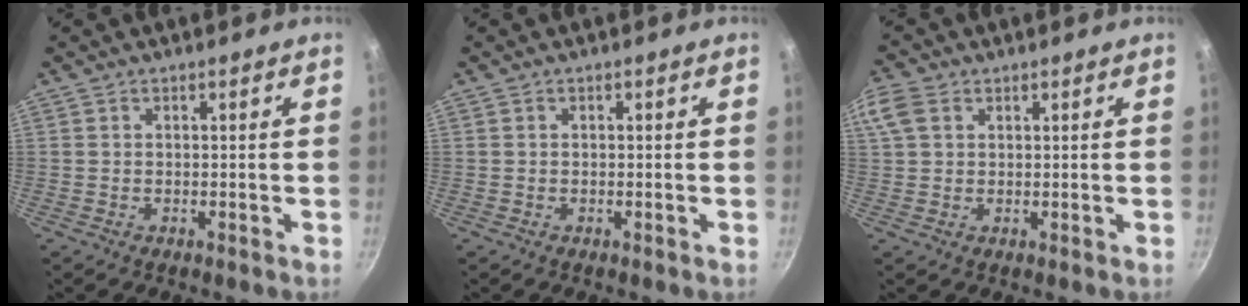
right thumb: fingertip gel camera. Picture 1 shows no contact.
{"total": 0.0}
{"total": 5.1, "force": [2.0, 3.6, 3.0], "torque": [-0.061, 0.007, 0.037]}